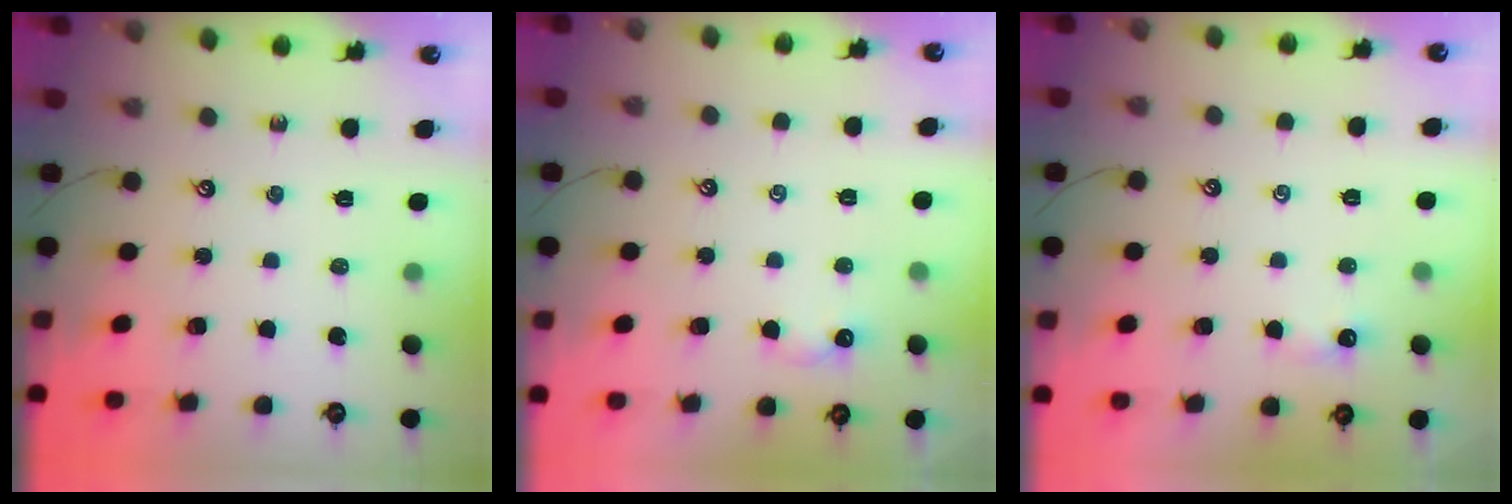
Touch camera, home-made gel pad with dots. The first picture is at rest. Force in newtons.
{"total": 1.6, "press": 1.5, "slide": 0.4}
{"total": 1.9, "press": 1.9, "slide": 0.4}